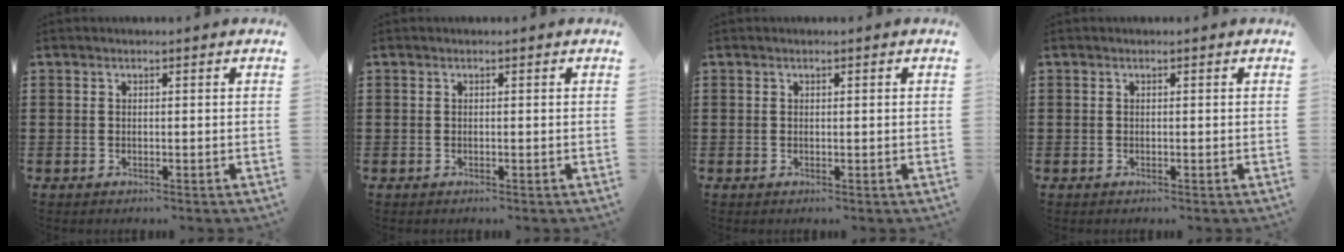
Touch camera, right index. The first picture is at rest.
{"total": 0.0}
{"total": 0.0}
{"total": 0.0}